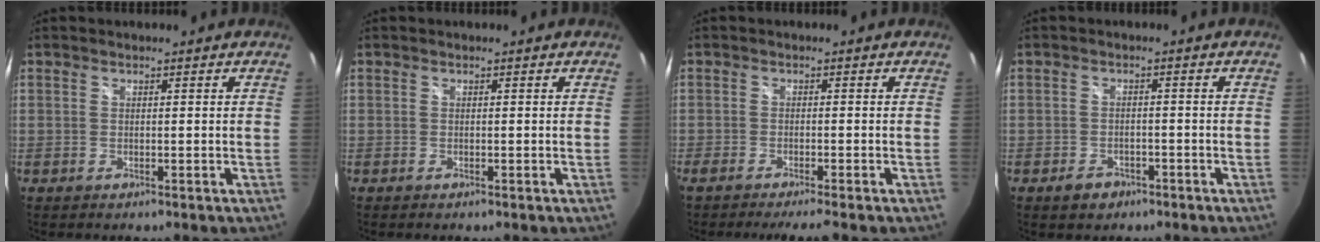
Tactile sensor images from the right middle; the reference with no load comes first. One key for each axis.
{"total": 0.0}
{"total": 4.4, "fx": -3.9, "fy": -0.4, "fz": 2.0, "tx": -0.045, "ty": -0.012, "tz": -0.066}
{"total": 3.4, "fx": -2.2, "fy": 2.3, "fz": 1.1, "tx": -0.026, "ty": 0.002, "tz": -0.031}